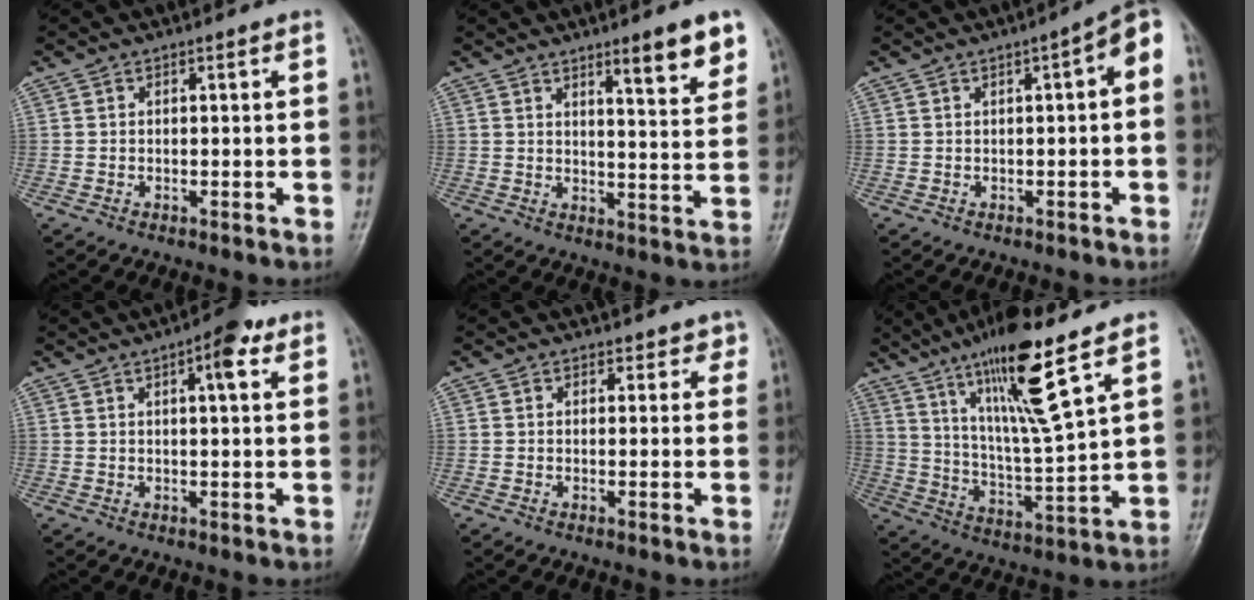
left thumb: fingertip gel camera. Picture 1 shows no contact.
{"total": 8.8, "force": [5.7, 1.4, 6.6], "torque": [-0.079, -0.038, 0.081]}
{"total": 5.3, "force": [0.2, 1.6, 5.0], "torque": [-0.057, 0.026, -0.006]}
{"total": 5.9, "force": [2.9, 1.9, 4.8], "torque": [-0.053, -0.002, 0.033]}
{"total": 2.3, "force": [1.7, 1.6, 0.3], "torque": [0.027, -0.007, 0.013]}
{"total": 17.0, "force": [10.2, 1.7, 13.5], "torque": [-0.234, -0.055, 0.188]}